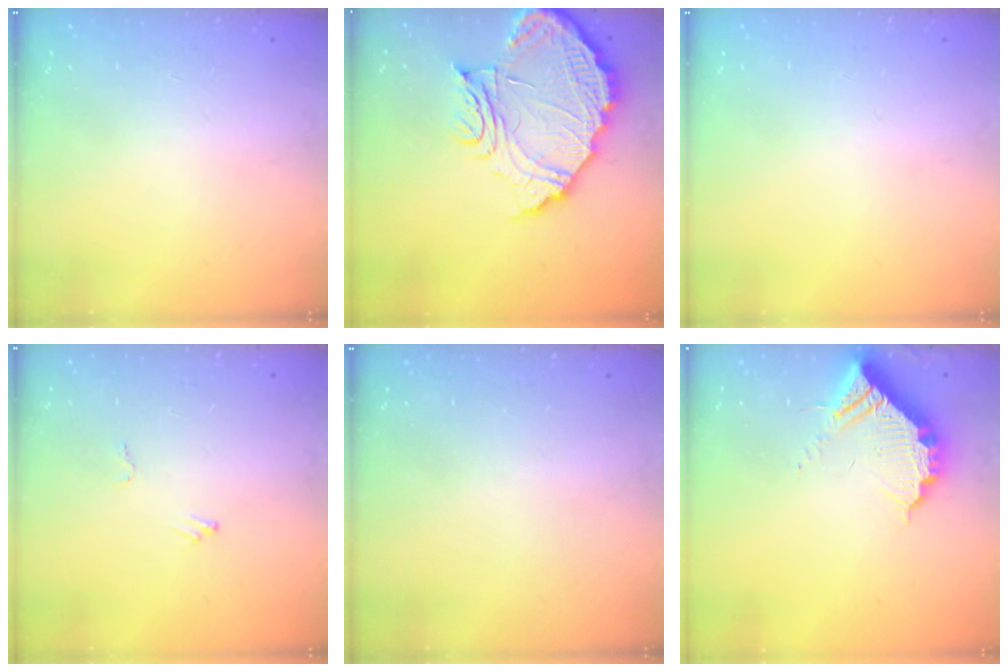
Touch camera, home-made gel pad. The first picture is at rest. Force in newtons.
{"total": 17.1, "press": 17.0, "slide": 1.5}
{"total": 0.0}
{"total": 5.6, "press": 5.6, "slide": 0.2}
{"total": 0.0}
{"total": 10.5, "press": 10.4, "slide": 1.1}